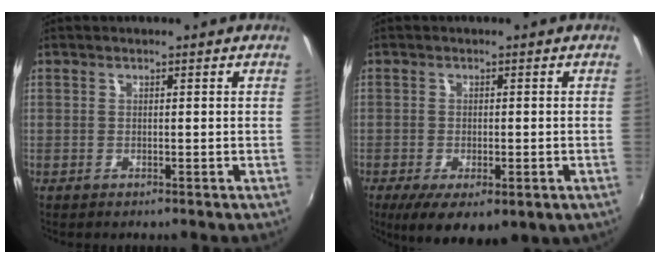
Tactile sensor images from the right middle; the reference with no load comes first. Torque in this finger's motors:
{"motor_torque": [1.26, -0.88, 0.27, 0.14]}